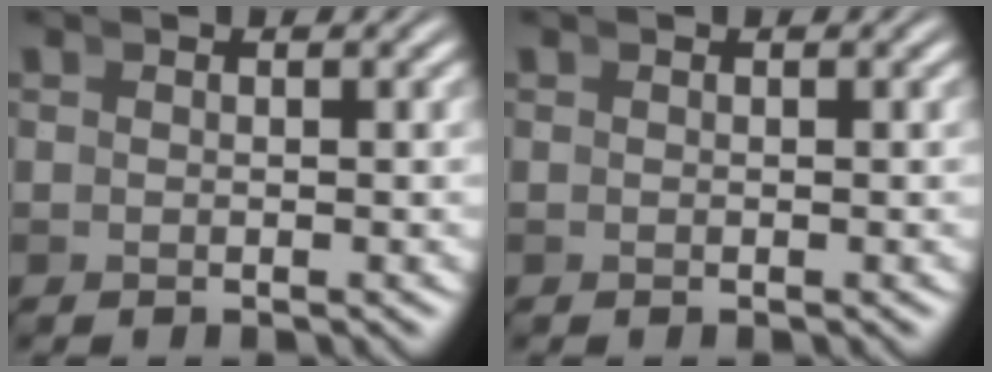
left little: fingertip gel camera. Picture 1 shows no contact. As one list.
[{"total": 0.0}]